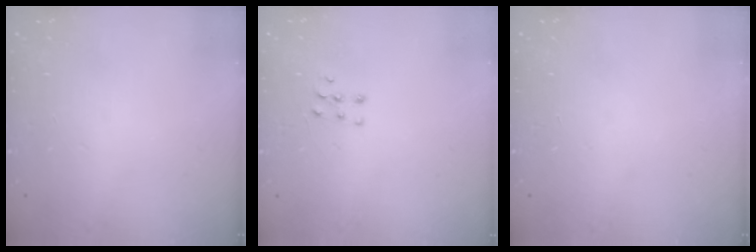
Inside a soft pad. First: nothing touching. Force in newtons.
{"total": 4.6, "press": 4.5, "slide": 0.5}
{"total": 0.0}